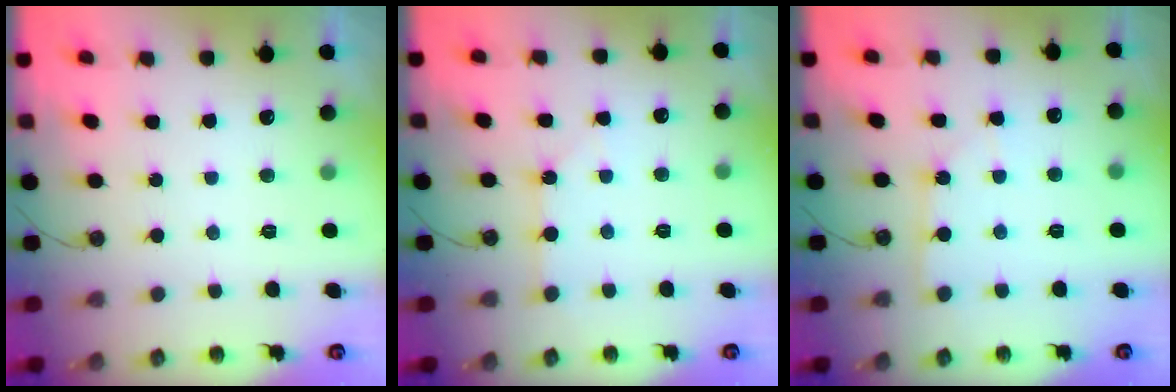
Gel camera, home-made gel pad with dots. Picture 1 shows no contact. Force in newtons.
{"total": 0.9, "press": 0.8, "slide": 0.2}
{"total": 4.4, "press": 4.4, "slide": 0.6}